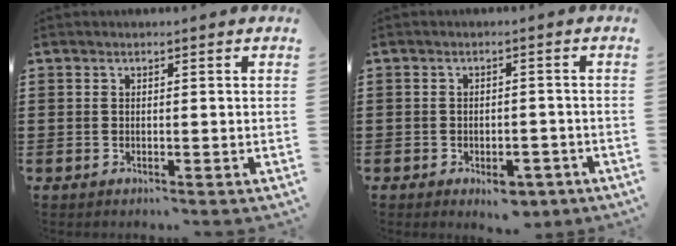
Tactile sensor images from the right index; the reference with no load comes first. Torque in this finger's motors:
{"motor_torque": [0.44, -0.40, 0.21, 0.02]}